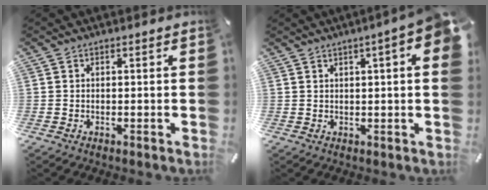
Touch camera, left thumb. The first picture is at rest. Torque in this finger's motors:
{"motor_torque": [2.54, 2.46, 1.46, -1.30, 0.11]}